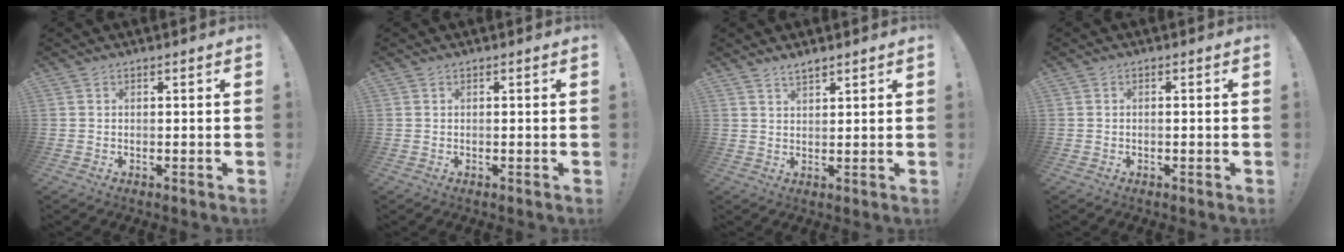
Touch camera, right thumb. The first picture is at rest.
{"total": 0.0}
{"total": 2.9, "force": [2.5, 0.8, 1.4], "torque": [-0.019, -0.015, 0.043]}
{"total": 0.7, "force": [-0.4, -0.2, 0.5], "torque": [-0.009, -0.002, -0.008]}